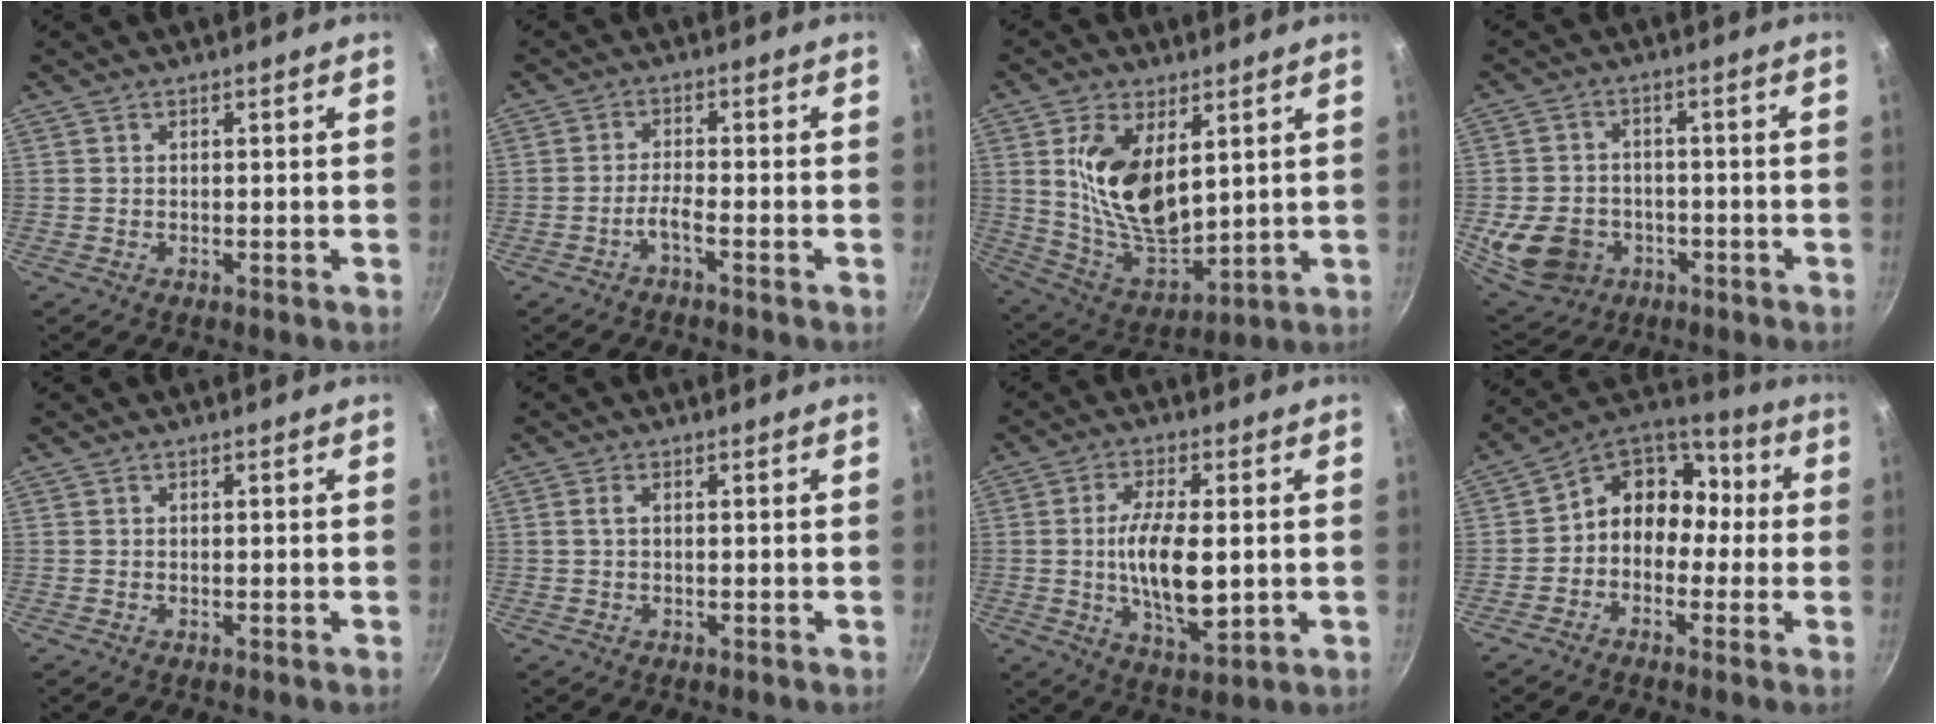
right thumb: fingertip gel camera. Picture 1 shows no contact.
{"total": 2.4, "force": [-1.7, 0.1, 1.7], "torque": [-0.038, 0.016, -0.034]}
{"total": 16.3, "force": [4.6, 8.9, 12.8], "torque": [-0.215, -0.043, 0.101]}
{"total": 12.0, "force": [-3.4, 9.7, 6.2], "torque": [-0.103, 0.016, -0.045]}
{"total": 0.0}
{"total": 1.3, "force": [0.2, 0.6, 1.1], "torque": [-0.023, 0.003, 0.003]}
{"total": 12.0, "force": [-0.2, 4.7, 11.1], "torque": [-0.203, -0.006, 0.000]}
{"total": 11.8, "force": [-1.0, 9.9, 6.4], "torque": [-0.053, 0.056, -0.042]}